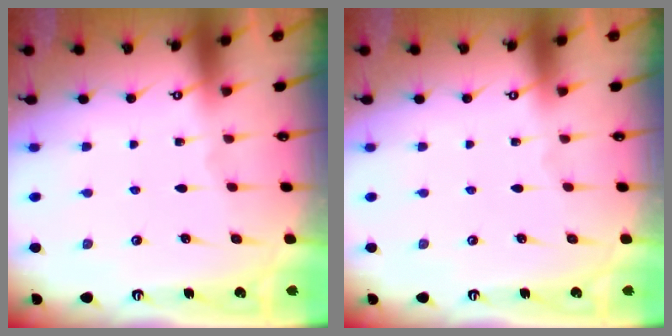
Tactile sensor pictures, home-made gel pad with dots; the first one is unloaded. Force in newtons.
{"total": 0.0}